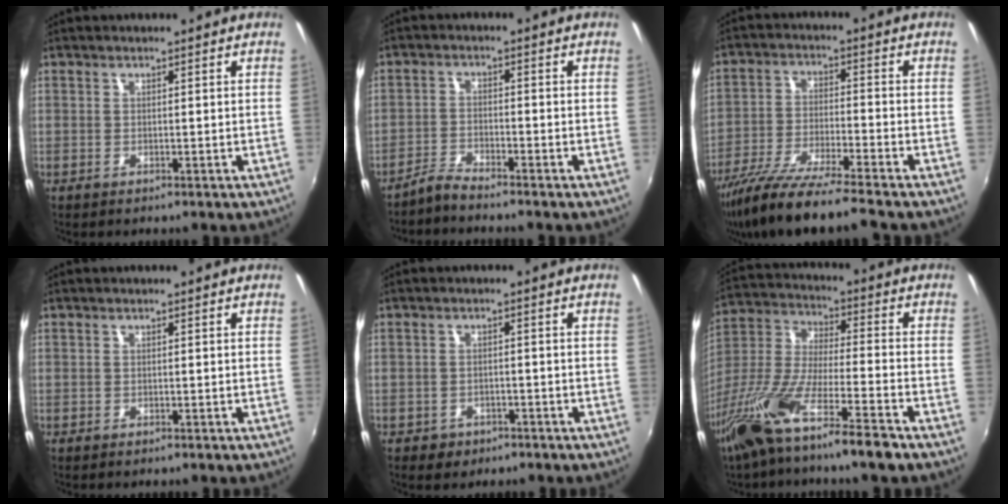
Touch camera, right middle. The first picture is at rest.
{"total": 3.0, "force": [-2.9, -0.2, 0.7], "torque": [-0.023, 0.000, -0.060]}
{"total": 13.1, "force": [-11.1, -0.5, 6.9], "torque": [-0.144, -0.028, -0.204]}
{"total": 0.0}
{"total": 3.6, "force": [-2.2, 2.7, 1.1], "torque": [-0.032, -0.002, -0.028]}
{"total": 17.9, "force": [-11.9, 1.8, 13.3], "torque": [-0.272, -0.038, -0.224]}